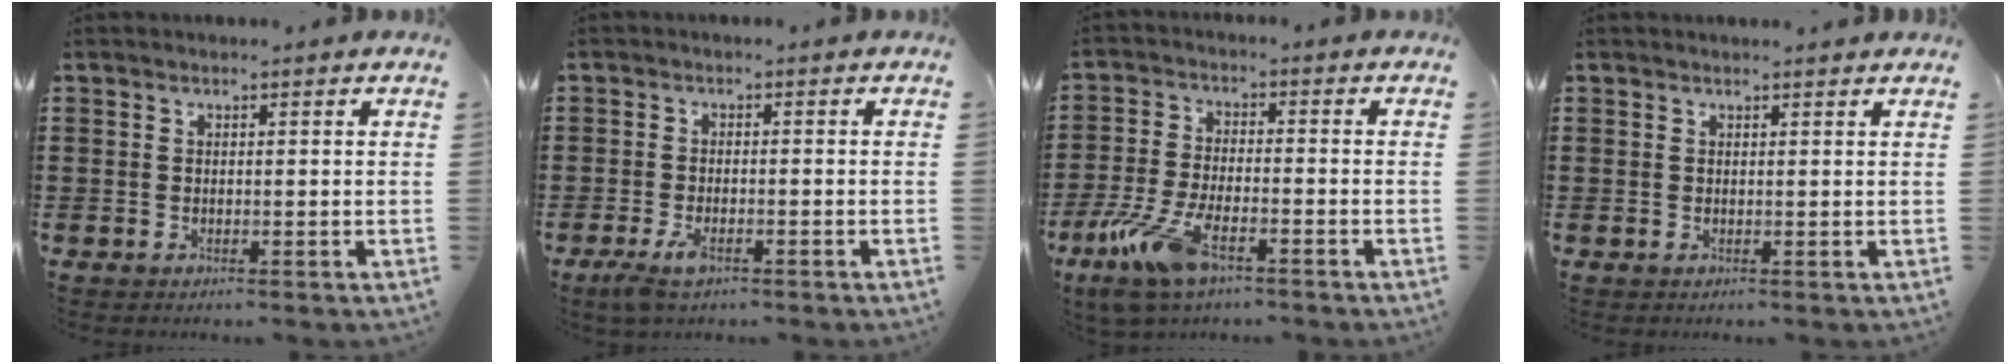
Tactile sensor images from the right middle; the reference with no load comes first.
{"total": 3.1, "force": [-1.8, 1.0, 2.3], "torque": [-0.051, -0.003, -0.037]}
{"total": 9.9, "force": [-6.0, 3.2, 7.1], "torque": [-0.168, -0.011, -0.116]}
{"total": 0.6, "force": [0.6, -0.1, 0.1], "torque": [-0.002, -0.004, 0.011]}